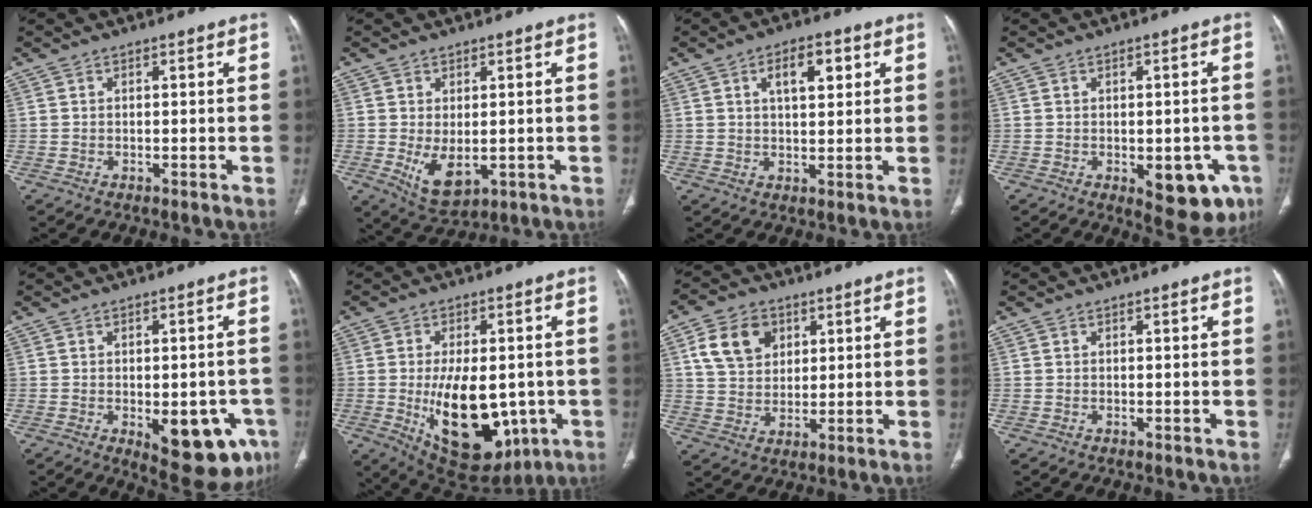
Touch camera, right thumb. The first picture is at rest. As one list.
[{"total": 6.6, "force": [-1.0, 3.7, 5.4], "torque": [-0.086, -0.014, 0.001]}, {"total": 6.5, "force": [2.5, 3.1, 5.2], "torque": [-0.066, -0.004, 0.039]}, {"total": 10.5, "force": [-3.8, 5.3, 8.3], "torque": [-0.068, 0.003, -0.036]}, {"total": 13.4, "force": [-4.9, 6.2, 10.8], "torque": [-0.105, 0.005, -0.048]}, {"total": 19.1, "force": [-3.5, 10.7, 15.5], "torque": [-0.221, -0.013, -0.021]}, {"total": 9.9, "force": [3.9, 7.4, 5.3], "torque": [-0.073, -0.008, 0.074]}, {"total": 0.0}]